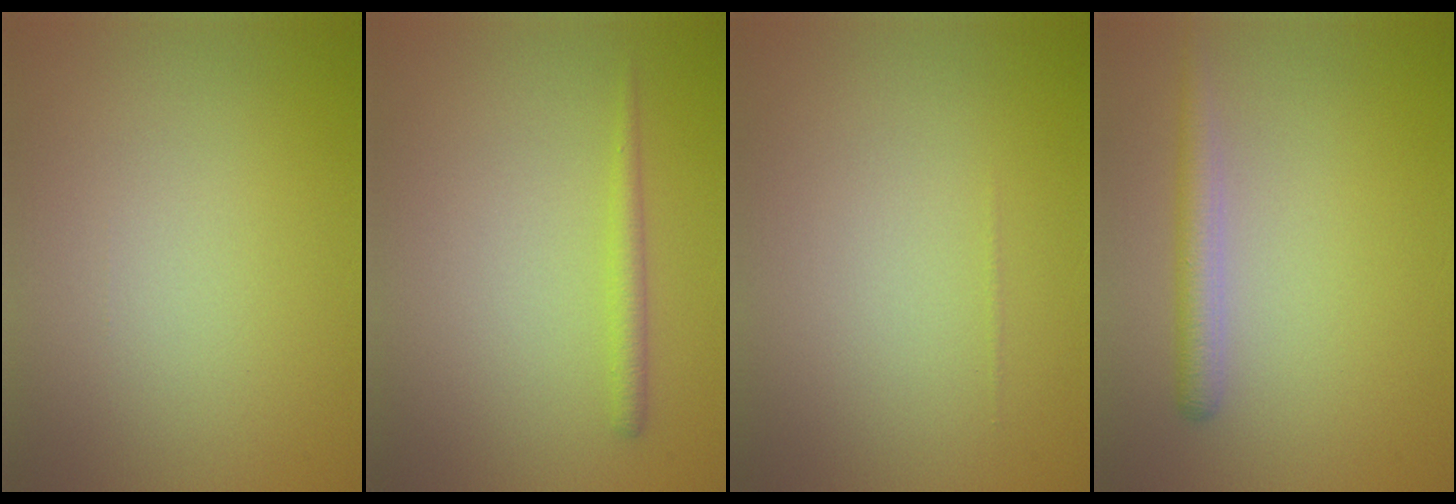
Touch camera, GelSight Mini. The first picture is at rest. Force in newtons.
{"total": 1.4, "press": 1.4, "slide": 0.1}
{"total": 0.0}
{"total": 2.3, "press": 2.3, "slide": 0.2}